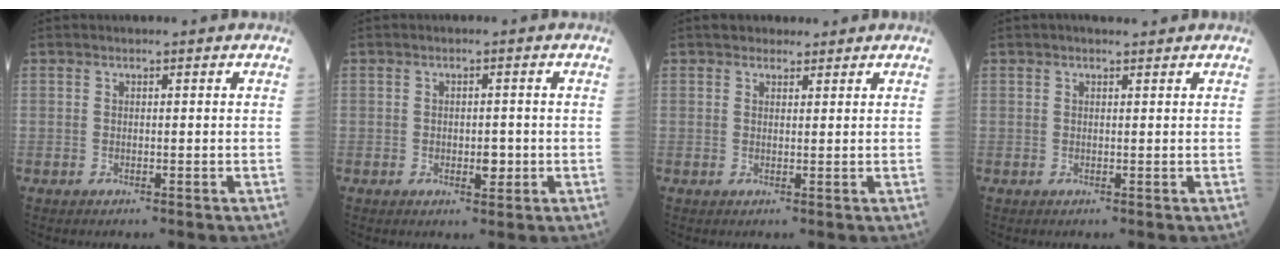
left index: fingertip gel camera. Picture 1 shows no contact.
{"total": 2.5, "force": [-0.6, 1.3, 2.1], "torque": [-0.031, 0.002, -0.004]}
{"total": 2.4, "force": [1.9, 1.3, 0.5], "torque": [-0.005, 0.010, 0.026]}
{"total": 1.1, "force": [0.8, 0.2, 0.6], "torque": [-0.018, 0.007, 0.012]}